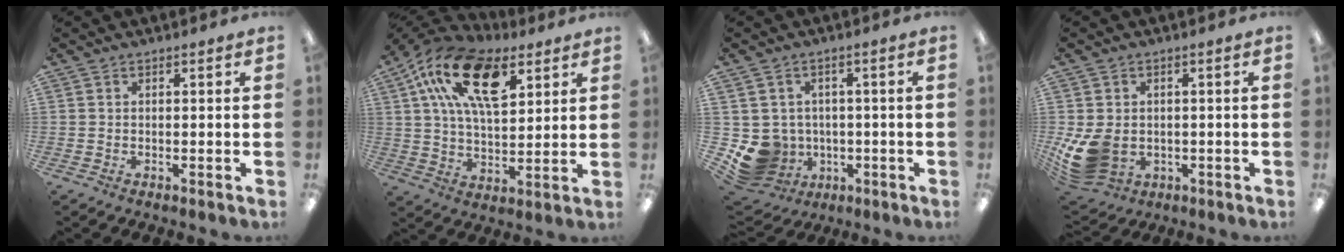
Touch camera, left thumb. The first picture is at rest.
{"total": 20.7, "force": [9.6, 10.8, 14.9], "torque": [-0.258, -0.020, 0.167]}
{"total": 7.7, "force": [-1.6, 7.3, 1.8], "torque": [-0.067, 0.004, -0.017]}
{"total": 9.7, "force": [-1.6, 7.2, 6.4], "torque": [-0.141, 0.001, -0.022]}